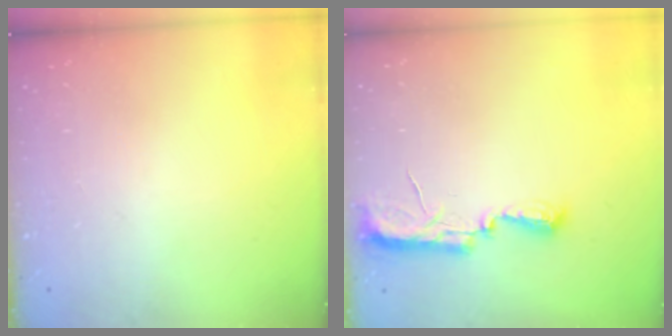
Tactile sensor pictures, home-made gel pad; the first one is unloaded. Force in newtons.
{"total": 9.8, "press": 8.5, "slide": 4.8}